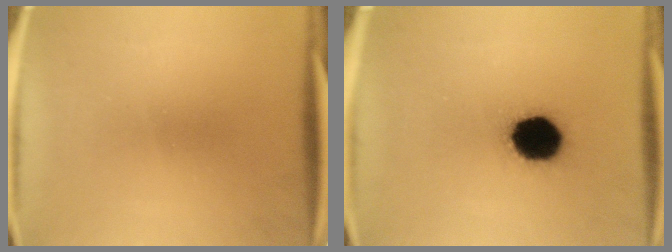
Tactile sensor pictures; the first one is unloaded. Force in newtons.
{"total": 15.0}